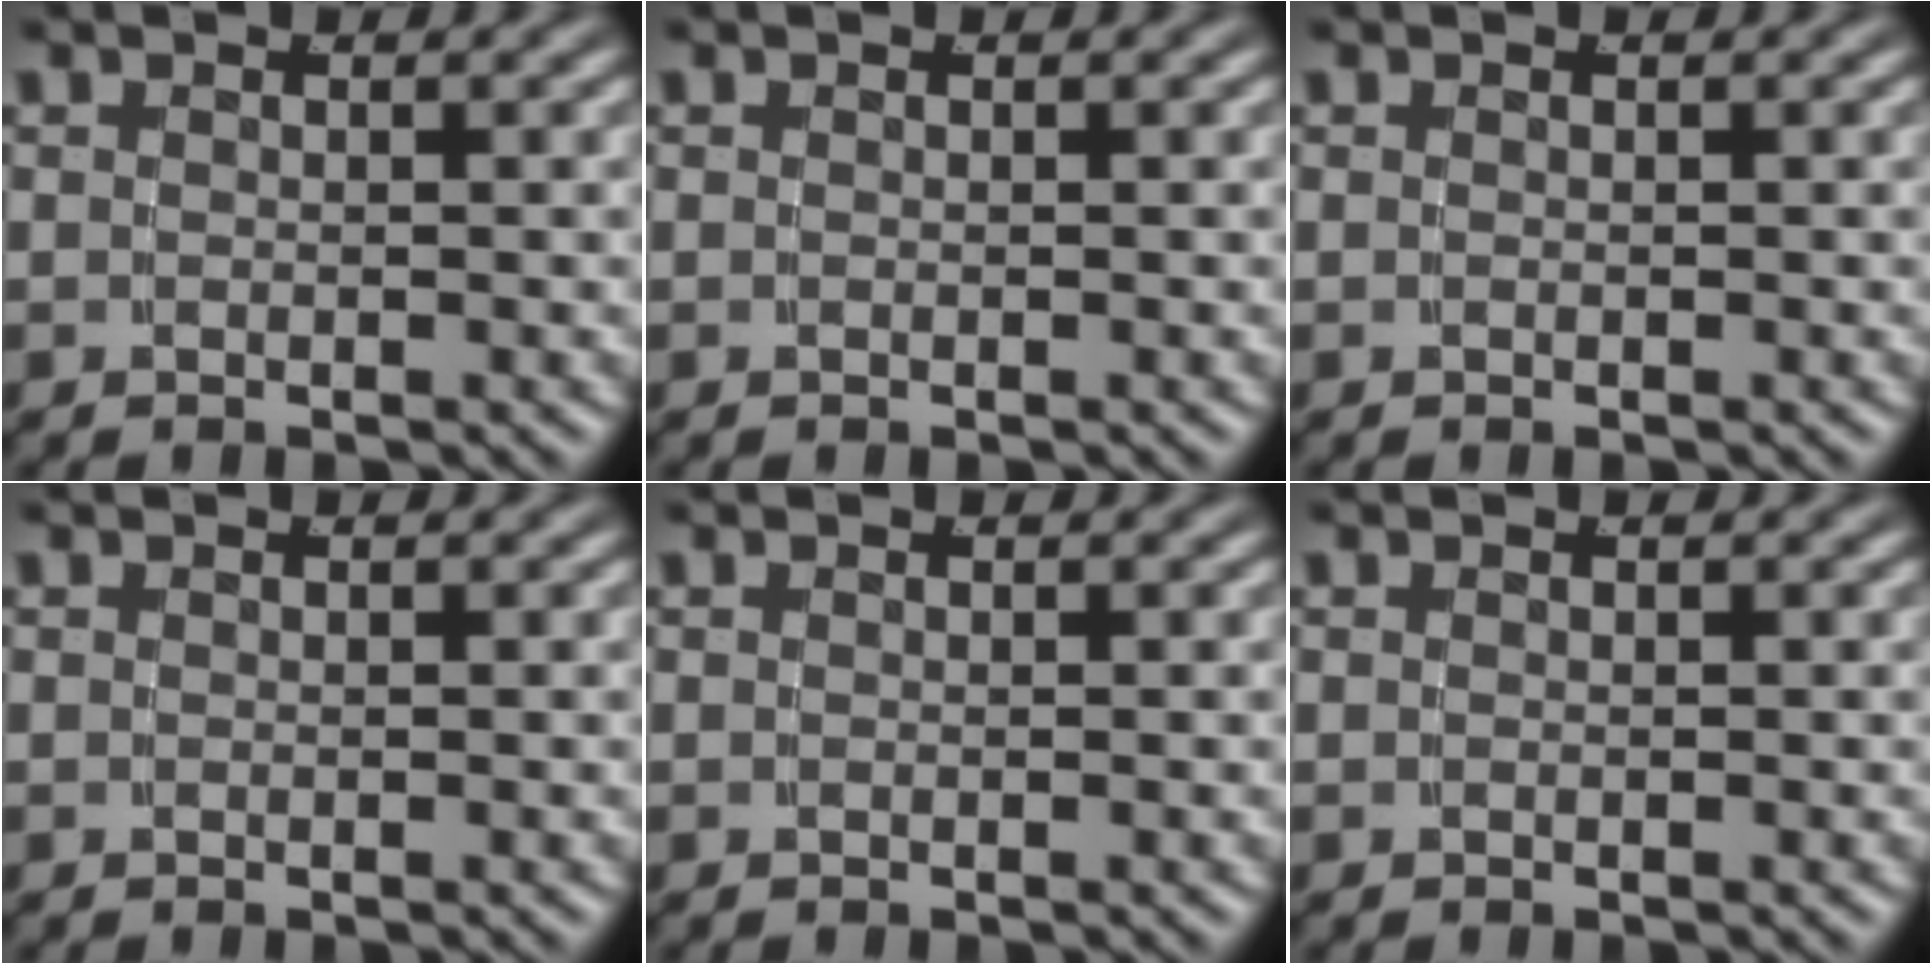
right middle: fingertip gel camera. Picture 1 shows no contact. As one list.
[{"total": 0.0}, {"total": 0.0}, {"total": 0.0}, {"total": 0.0}, {"total": 0.0}]